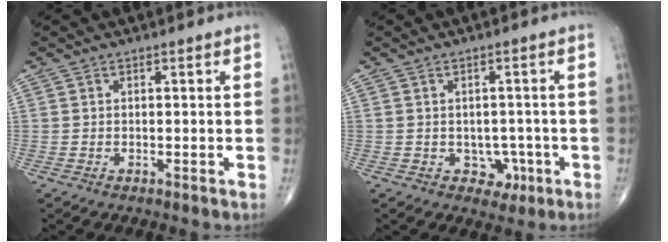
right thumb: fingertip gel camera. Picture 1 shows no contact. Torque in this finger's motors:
{"motor_torque": [-0.31, 0.22, -0.07, -0.06, 0.01]}